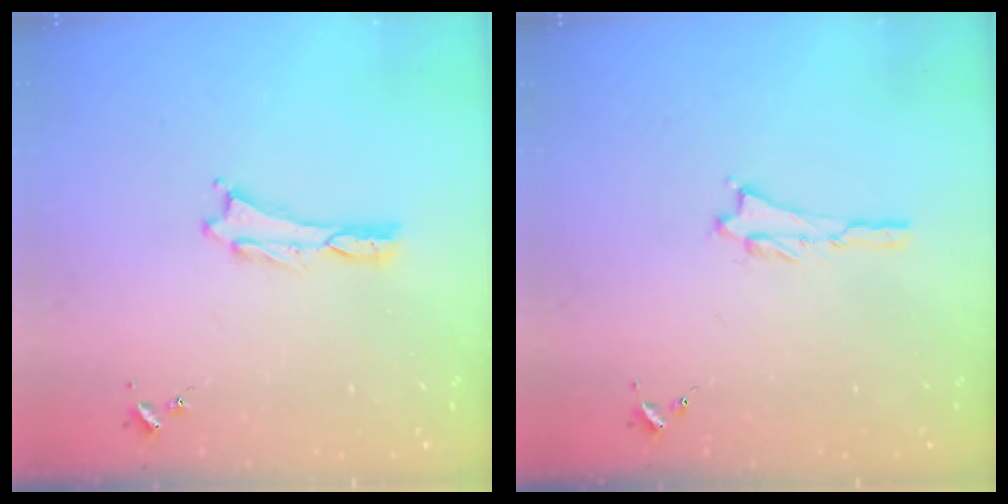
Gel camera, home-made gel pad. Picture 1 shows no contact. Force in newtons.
{"total": 0.8, "press": 0.8, "slide": 0.2}